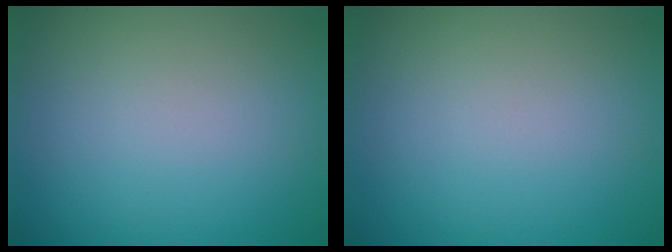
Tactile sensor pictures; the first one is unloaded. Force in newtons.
{"total": 0.0}